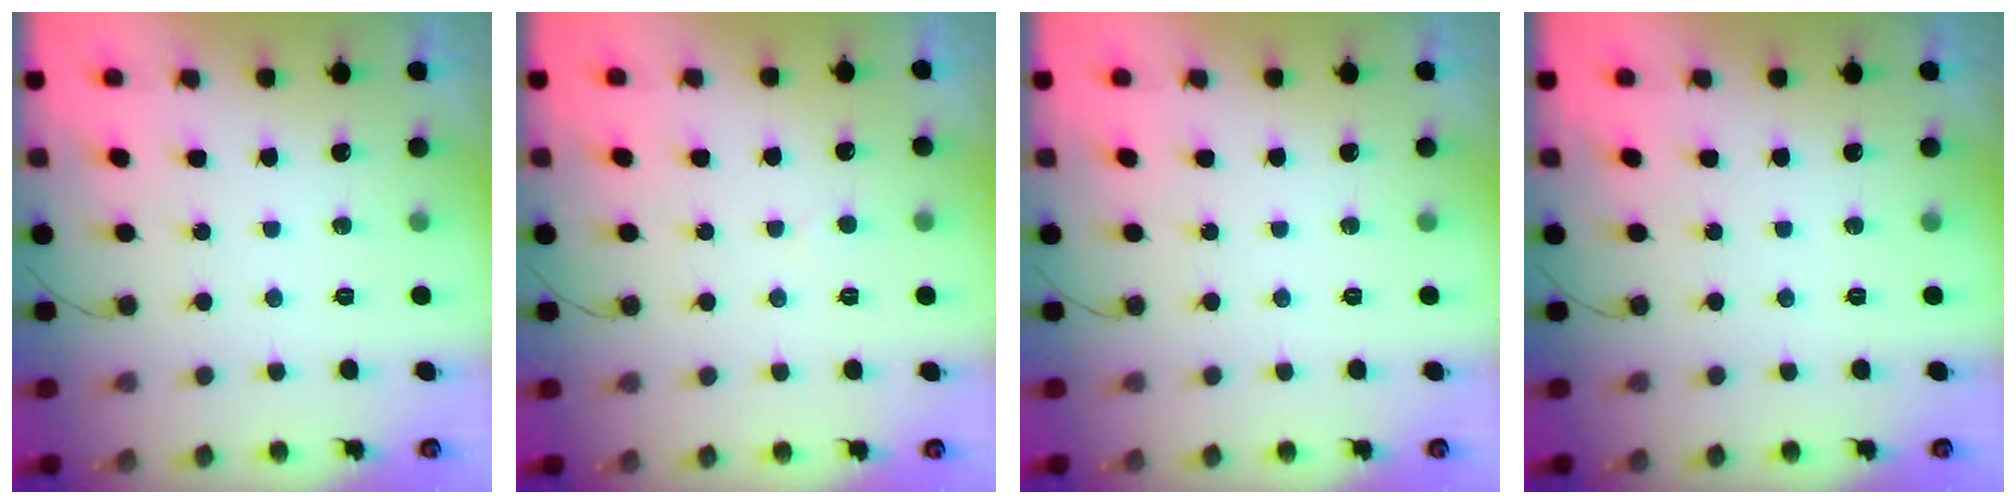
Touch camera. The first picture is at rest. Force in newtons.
{"total": 3.0, "press": 3.0, "slide": 0.4}
{"total": 0.0}
{"total": 0.0}